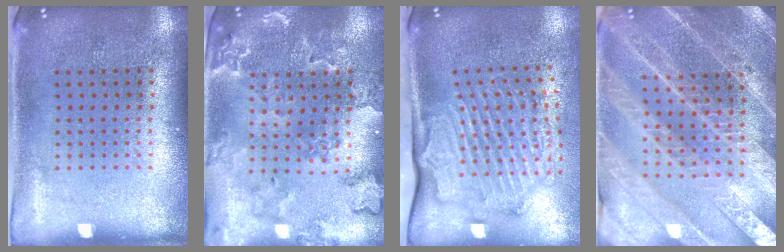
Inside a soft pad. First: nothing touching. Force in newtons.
{"total": 1.9, "press": 1.9, "slide": 0.3}
{"total": 2.3, "press": 2.1, "slide": 0.7}
{"total": 4.1, "press": 3.7, "slide": 1.6}